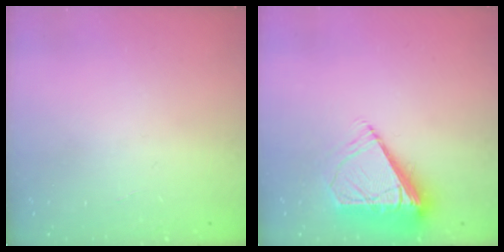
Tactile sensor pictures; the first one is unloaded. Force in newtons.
{"total": 8.5, "press": 8.4, "slide": 1.2}